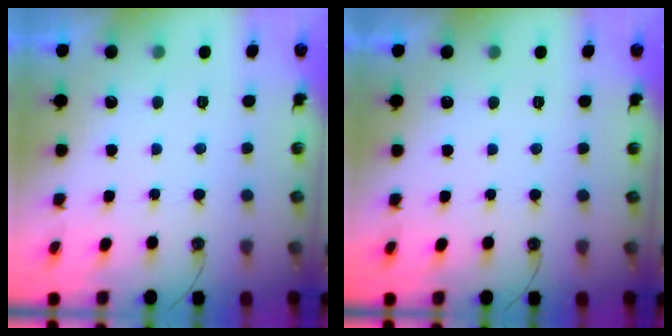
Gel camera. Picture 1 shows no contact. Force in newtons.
{"total": 0.0}